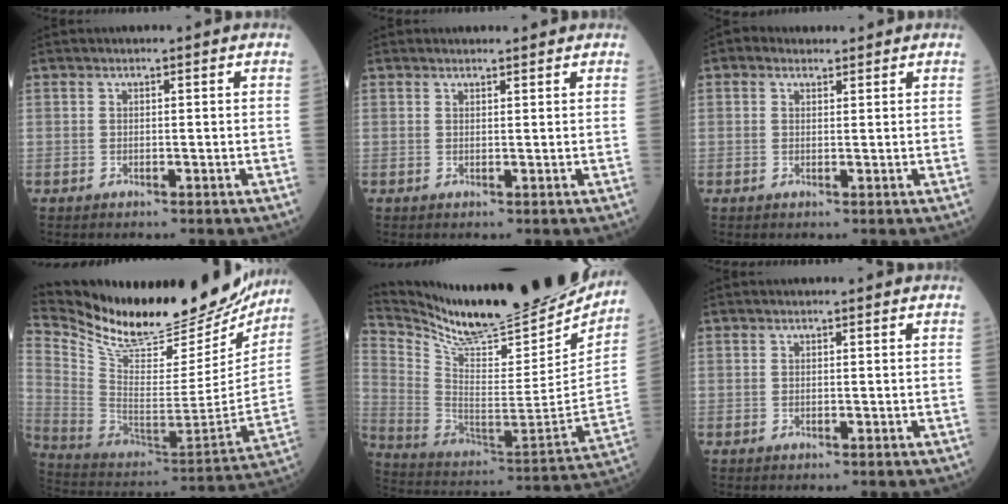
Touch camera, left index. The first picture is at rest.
{"total": 1.5, "force": [1.5, 0.3, 0.1], "torque": [-0.008, 0.007, 0.022]}
{"total": 1.9, "force": [1.3, 1.3, 0.6], "torque": [-0.014, 0.019, 0.019]}
{"total": 30.4, "force": [26.9, 6.8, 12.3], "torque": [-0.226, -0.060, 0.398]}
{"total": 27.5, "force": [24.9, 3.2, 11.4], "torque": [-0.208, -0.080, 0.373]}
{"total": 0.0}